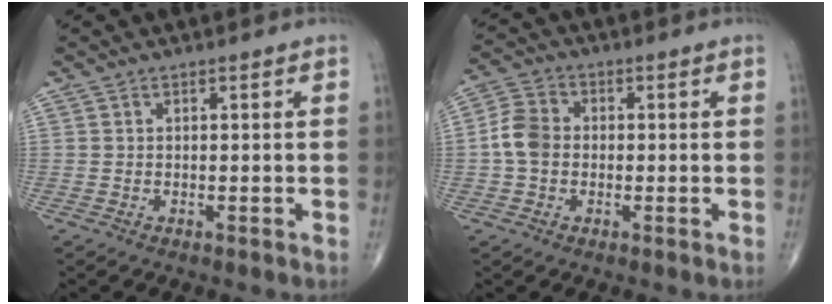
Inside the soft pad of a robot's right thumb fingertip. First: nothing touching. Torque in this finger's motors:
{"motor_torque": [0.51, 0.44, 0.89, -0.02, 0.06]}